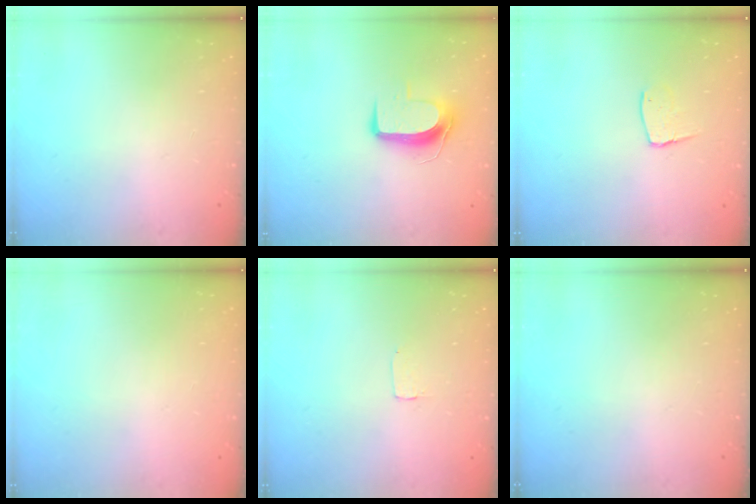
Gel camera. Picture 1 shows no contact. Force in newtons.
{"total": 10.1, "press": 10.1, "slide": 0.9}
{"total": 7.0, "press": 7.0, "slide": 0.5}
{"total": 0.0}
{"total": 1.7, "press": 1.7, "slide": 0.1}
{"total": 0.0}